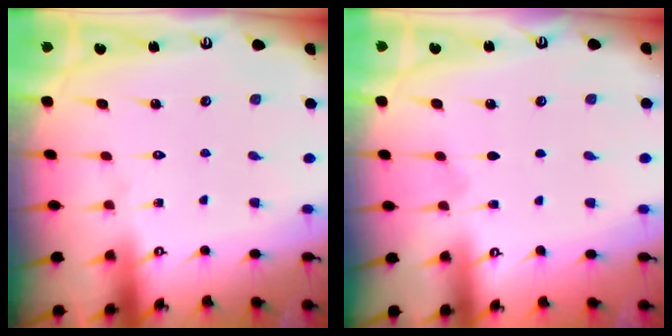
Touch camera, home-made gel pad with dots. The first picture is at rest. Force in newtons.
{"total": 2.7, "press": 2.3, "slide": 1.6}